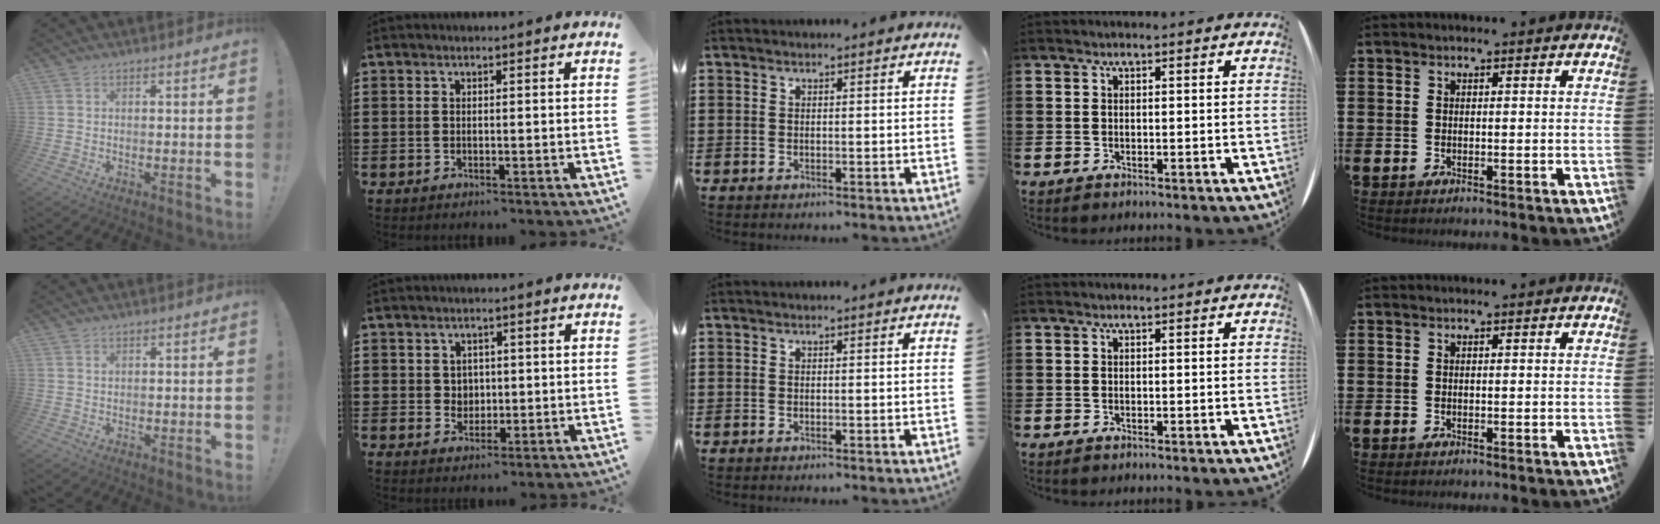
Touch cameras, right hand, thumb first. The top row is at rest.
{"thumb": {"total": 0.5, "force": [0.3, 0.4, 0.1], "torque": [0.000, 0.000, 0.006]}, "index": {"total": 2.2, "force": [0.6, 2.0, 0.8], "torque": [-0.014, 0.007, 0.007]}}